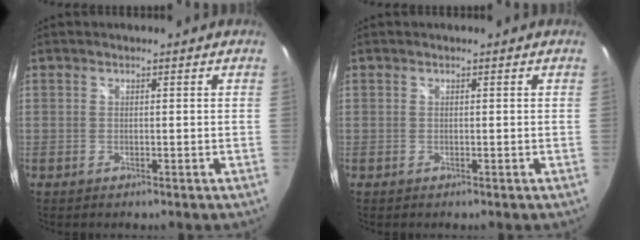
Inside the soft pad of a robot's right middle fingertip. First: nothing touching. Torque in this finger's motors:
{"motor_torque": [-0.05, -0.05, 0.00, 0.00]}